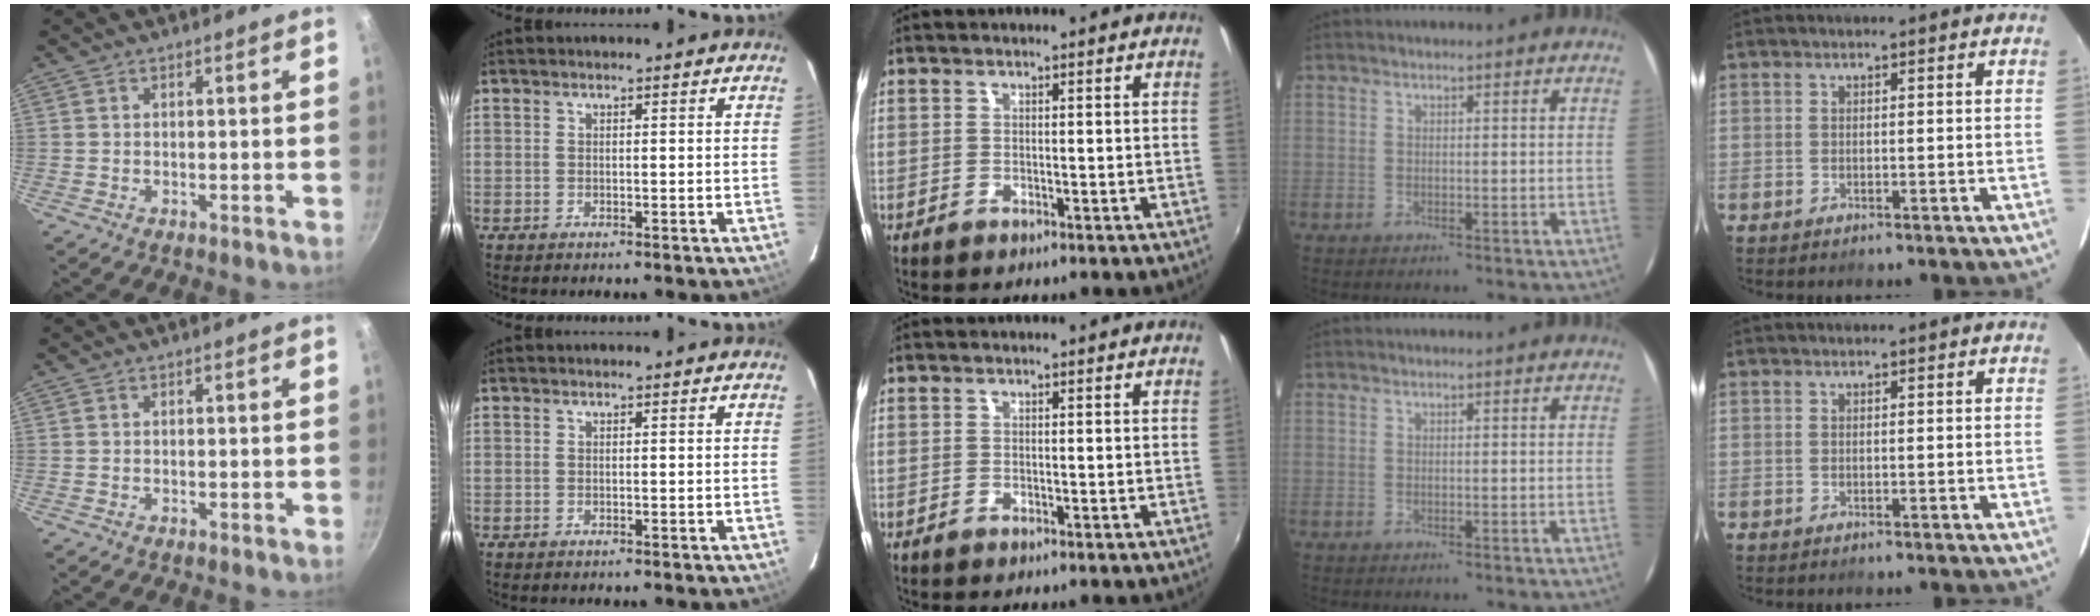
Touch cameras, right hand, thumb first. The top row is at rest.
{}